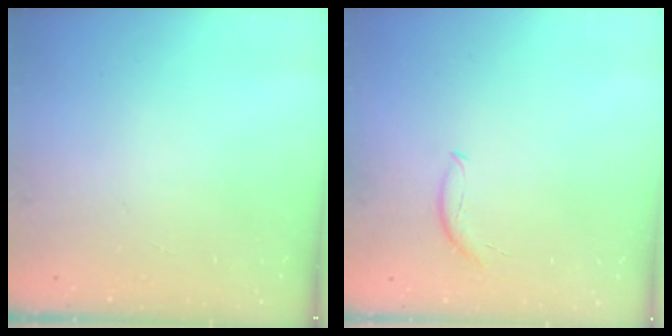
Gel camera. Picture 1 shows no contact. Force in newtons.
{"total": 6.0, "press": 5.9, "slide": 0.4}